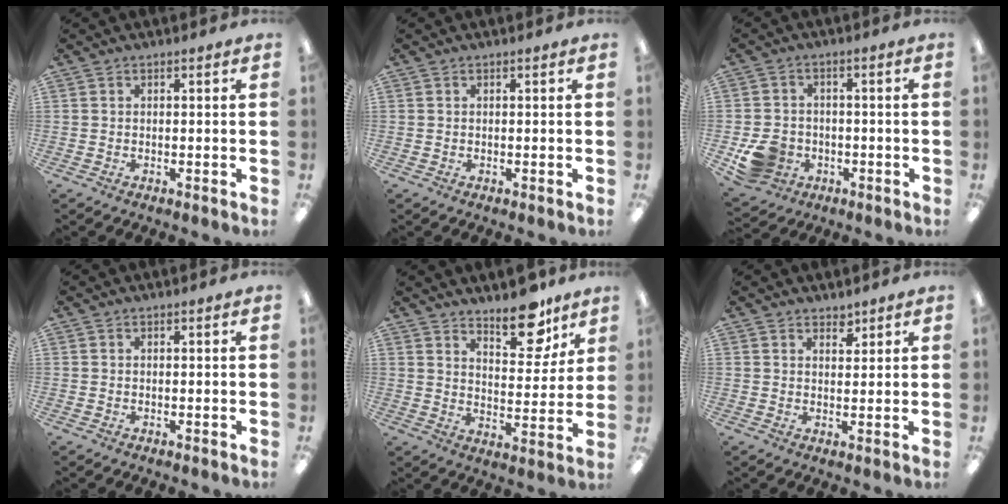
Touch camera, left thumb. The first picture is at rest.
{"total": 0.0}
{"total": 7.7, "force": [-2.9, 6.5, 3.1], "torque": [-0.062, 0.024, -0.048]}
{"total": 0.0}
{"total": 12.6, "force": [9.5, 5.2, 6.4], "torque": [-0.065, -0.067, 0.161]}
{"total": 2.5, "force": [2.2, 1.1, 0.4], "torque": [0.005, -0.015, 0.039]}